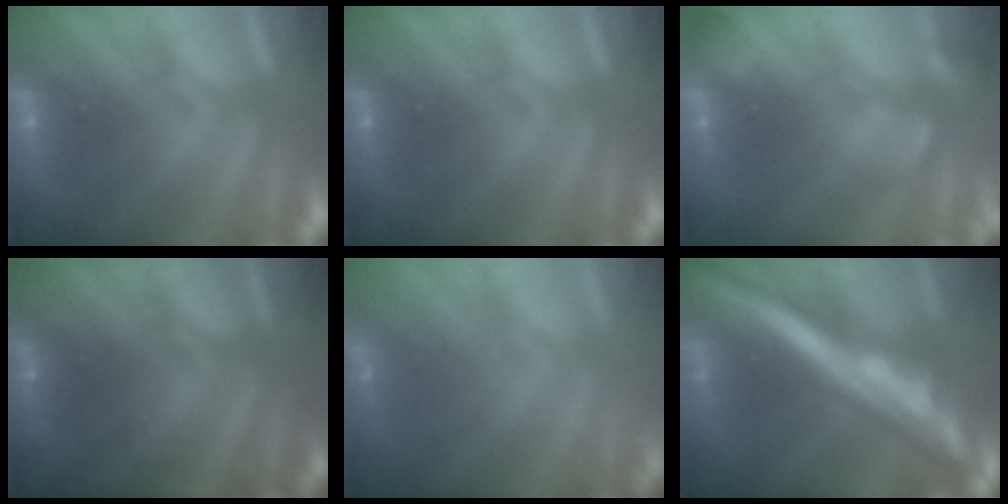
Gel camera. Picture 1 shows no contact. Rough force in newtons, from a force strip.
{"total": 0.0}
{"total": 2.4}
{"total": 1.6}
{"total": 1.7}
{"total": 6.8}